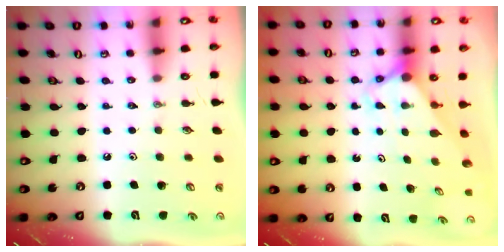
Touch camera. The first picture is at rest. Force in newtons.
{"total": 2.7, "press": 2.7, "slide": 0.0}